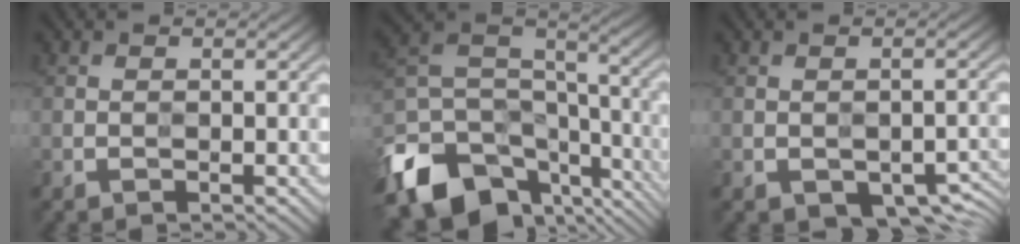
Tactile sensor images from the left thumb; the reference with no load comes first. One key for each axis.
{"total": 15.9, "fx": -8.9, "fy": 9.9, "fz": 8.8, "tx": -0.235, "ty": -0.038, "tz": -0.144}
{"total": 5.7, "fx": -3.1, "fy": 3.0, "fz": 3.8, "tx": -0.047, "ty": -0.012, "tz": -0.036}